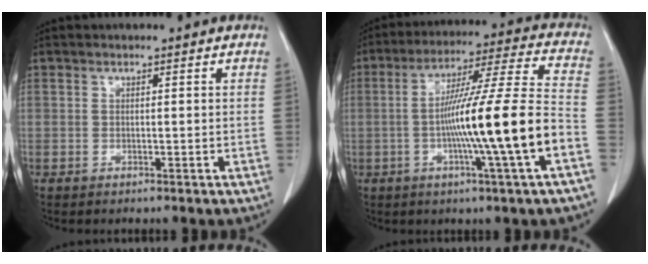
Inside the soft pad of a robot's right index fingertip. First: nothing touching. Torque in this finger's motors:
{"motor_torque": [2.08, -0.06, 1.06, 0.21]}